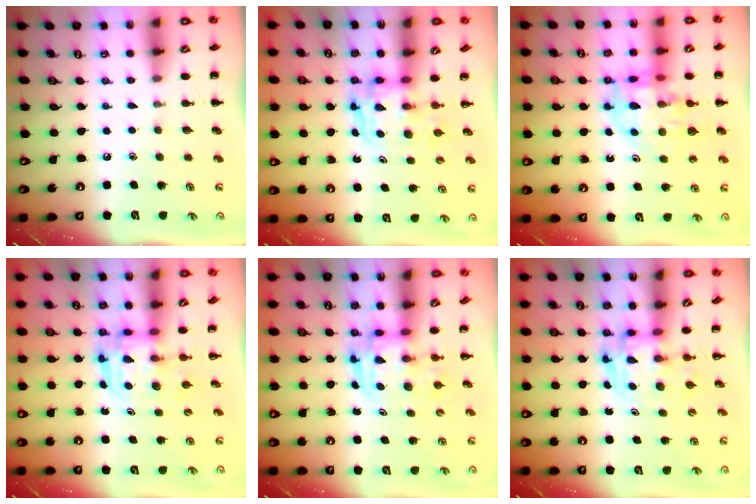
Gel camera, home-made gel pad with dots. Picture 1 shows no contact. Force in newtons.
{"total": 2.7, "press": 2.7, "slide": 0.2}
{"total": 12.0, "press": 11.4, "slide": 3.6}
{"total": 3.2, "press": 3.1, "slide": 0.3}
{"total": 3.3, "press": 3.3, "slide": 0.7}
{"total": 3.4, "press": 3.4, "slide": 0.6}